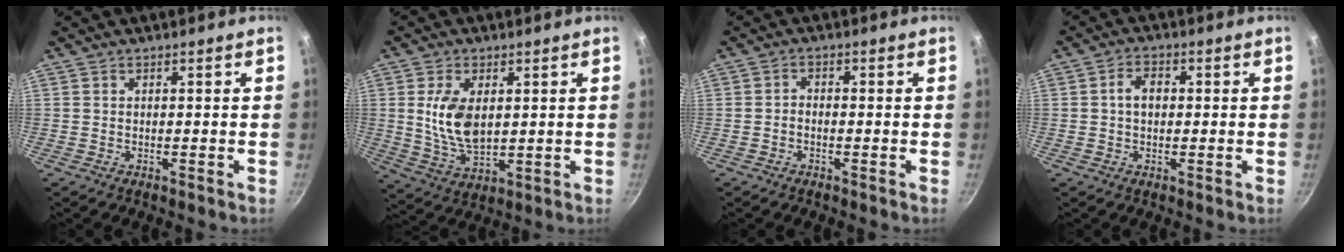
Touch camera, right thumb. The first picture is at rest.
{"total": 9.9, "force": [1.8, 5.6, 7.9], "torque": [-0.145, -0.019, 0.043]}
{"total": 1.6, "force": [-0.8, 1.0, 1.0], "torque": [-0.017, 0.012, -0.018]}
{"total": 4.2, "force": [0.3, 2.9, 3.0], "torque": [-0.038, 0.012, 0.000]}